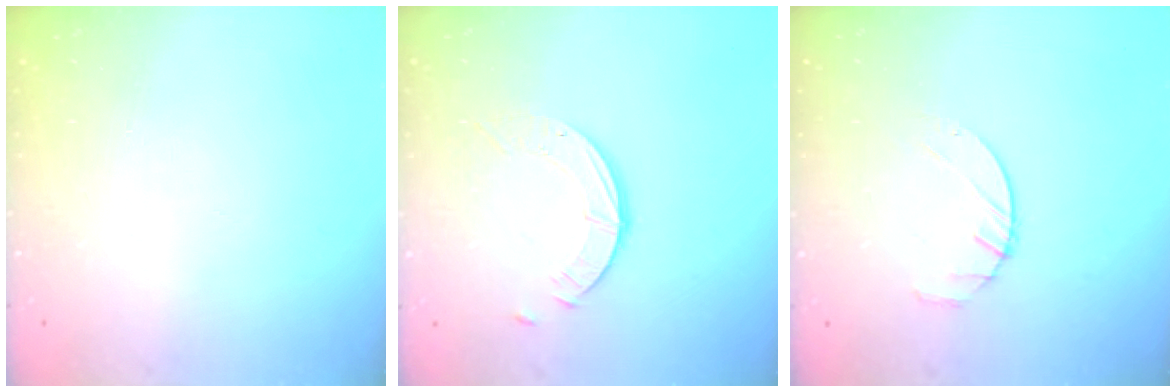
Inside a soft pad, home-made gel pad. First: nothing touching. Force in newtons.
{"total": 3.6, "press": 3.5, "slide": 0.4}
{"total": 2.5, "press": 2.5, "slide": 0.4}